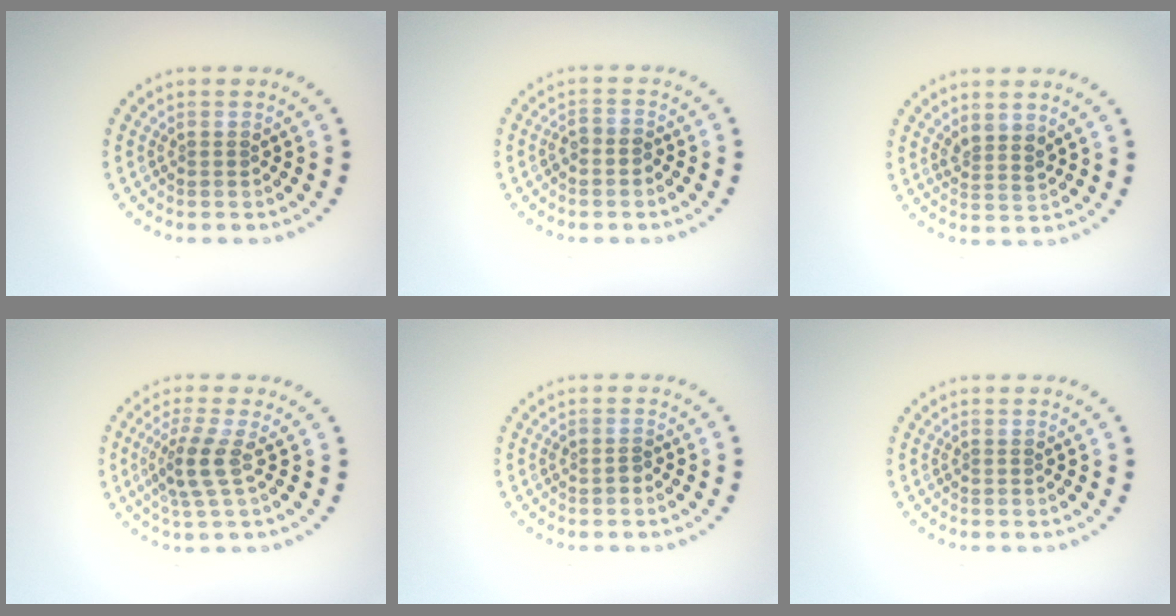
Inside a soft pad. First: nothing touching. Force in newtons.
{"total": 1.1, "press": 0.9, "slide": 0.7}
{"total": 1.9, "press": 1.6, "slide": 1.0}
{"total": 2.9, "press": 2.4, "slide": 1.7}
{"total": 0.7, "press": 0.6, "slide": 0.3}
{"total": 0.0}